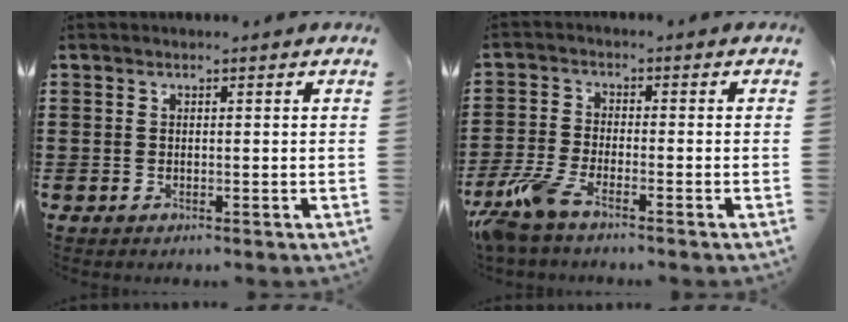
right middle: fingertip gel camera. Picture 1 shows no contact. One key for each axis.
{"total": 5.7, "fx": -4.2, "fy": 1.2, "fz": 3.7, "tx": -0.109, "ty": -0.016, "tz": -0.086}